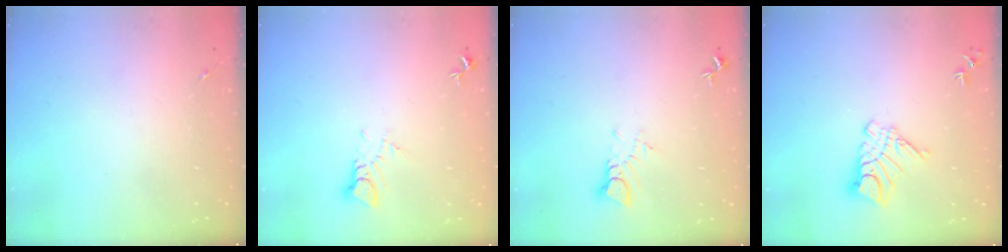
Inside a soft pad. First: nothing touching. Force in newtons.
{"total": 3.8, "press": 3.8, "slide": 0.4}
{"total": 4.2, "press": 4.2, "slide": 0.5}
{"total": 10.5, "press": 10.4, "slide": 1.0}